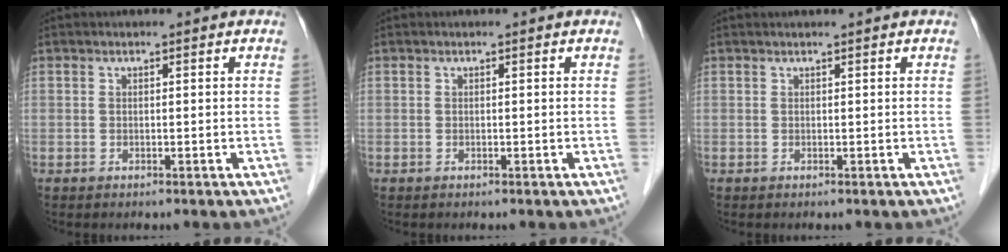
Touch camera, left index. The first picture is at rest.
{"total": 0.0}
{"total": 0.8, "force": [0.7, -0.1, 0.4], "torque": [-0.006, 0.008, 0.015]}